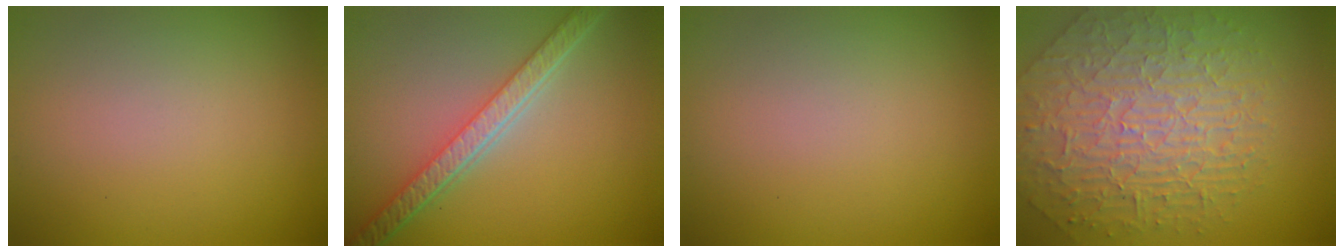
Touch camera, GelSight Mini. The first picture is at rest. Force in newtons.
{"total": 5.6, "press": 4.2, "slide": 3.7}
{"total": 0.0}
{"total": 6.7, "press": 5.5, "slide": 3.7}